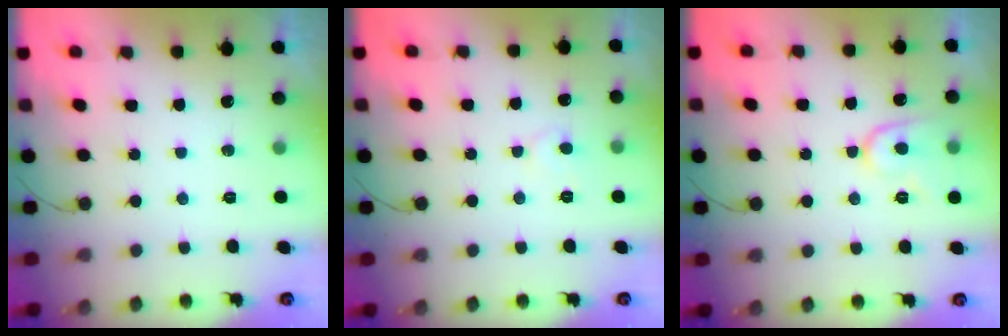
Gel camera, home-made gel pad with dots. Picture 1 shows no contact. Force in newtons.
{"total": 4.6, "press": 4.6, "slide": 0.4}
{"total": 9.1, "press": 9.1, "slide": 0.9}